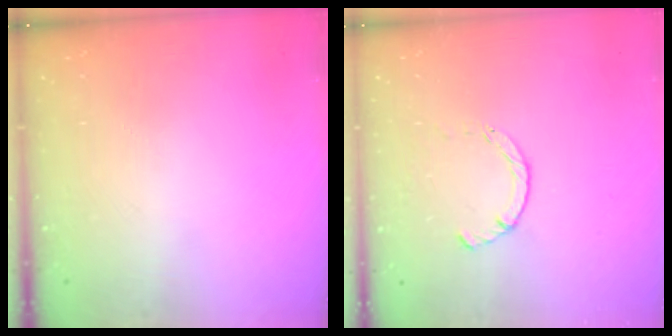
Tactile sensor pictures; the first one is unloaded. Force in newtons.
{"total": 3.7, "press": 3.6, "slide": 0.5}